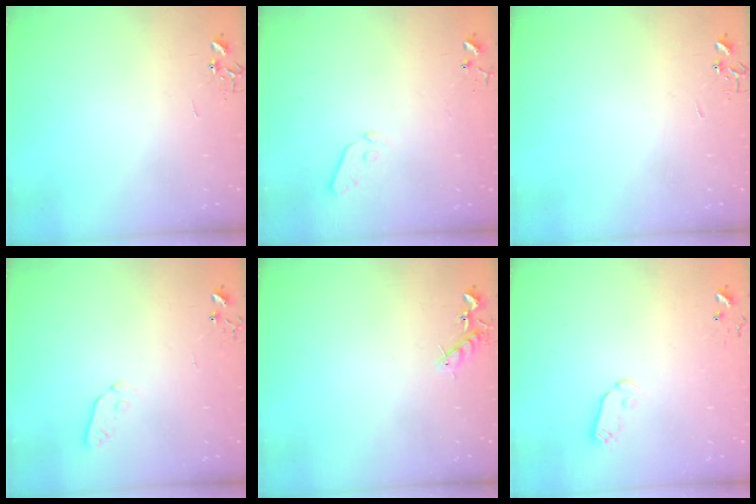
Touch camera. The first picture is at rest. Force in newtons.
{"total": 3.7, "press": 3.6, "slide": 0.6}
{"total": 0.0}
{"total": 3.9, "press": 3.8, "slide": 0.8}
{"total": 7.0, "press": 6.9, "slide": 0.9}
{"total": 5.6, "press": 5.6, "slide": 0.3}